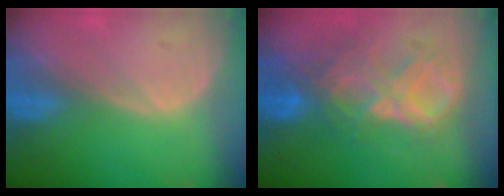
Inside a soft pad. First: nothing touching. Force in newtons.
{"total": 8.7, "press": 7.7, "slide": 4.1}